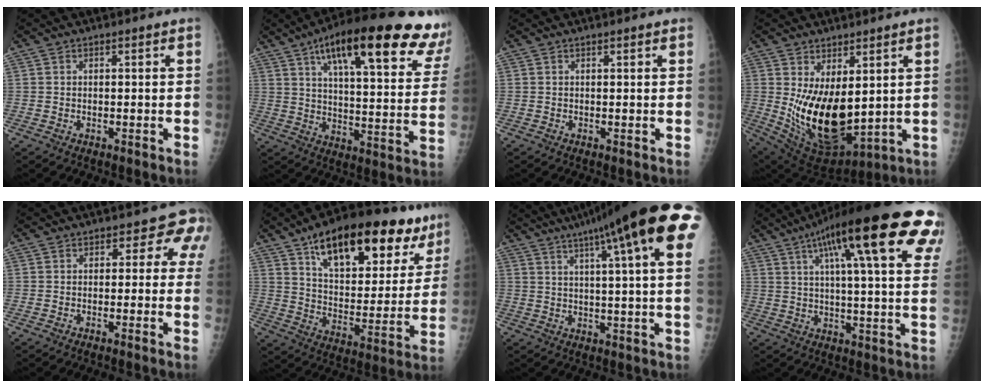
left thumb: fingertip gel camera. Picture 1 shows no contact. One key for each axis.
{"total": 28.7, "fx": 17.9, "fy": 7.2, "fz": 21.2, "tx": -0.278, "ty": -0.036, "tz": 0.248}
{"total": 0.7, "fx": 0.5, "fy": 0.2, "fz": 0.4, "tx": -0.006, "ty": -0.001, "tz": 0.006}
{"total": 16.5, "fx": 1.9, "fy": 8.9, "fz": 13.8, "tx": -0.220, "ty": -0.044, "tz": 0.065}
{"total": 4.5, "fx": 1.6, "fy": 3.4, "fz": 2.6, "tx": 0.013, "ty": 0.001, "tz": -0.002}
{"total": 26.9, "fx": 16.0, "fy": 11.4, "fz": 18.3, "tx": -0.228, "ty": -0.032, "tz": 0.246}
{"total": 24.2, "fx": 12.5, "fy": 3.1, "fz": 20.6, "tx": -0.272, "ty": 0.011, "tz": 0.158}
{"total": 26.5, "fx": 12.8, "fy": 5.6, "fz": 22.6, "tx": -0.313, "ty": 0.006, "tz": 0.173}